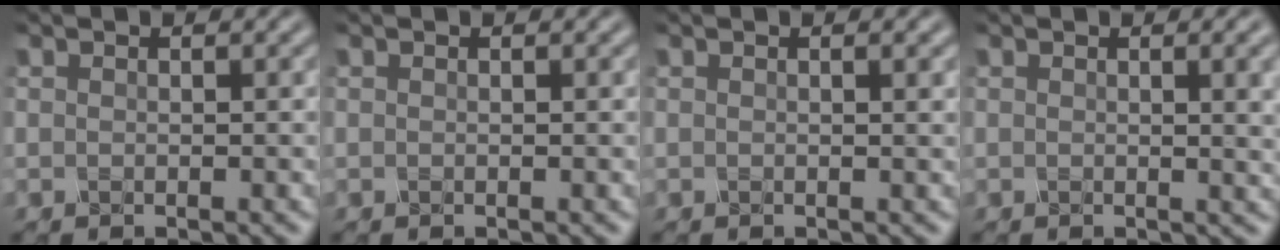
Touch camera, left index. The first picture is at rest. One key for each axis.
{"total": 0.0}
{"total": 2.2, "fx": 0.9, "fy": 1.1, "fz": 1.7, "tx": -0.003, "ty": 0.013, "tz": -0.008}
{"total": 5.9, "fx": 1.5, "fy": 2.7, "fz": 5.0, "tx": -0.021, "ty": 0.034, "tz": 0.005}